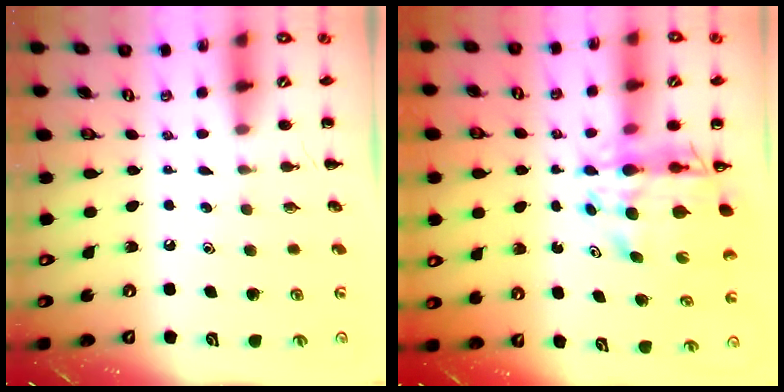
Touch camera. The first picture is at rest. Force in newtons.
{"total": 13.3, "press": 12.7, "slide": 4.0}